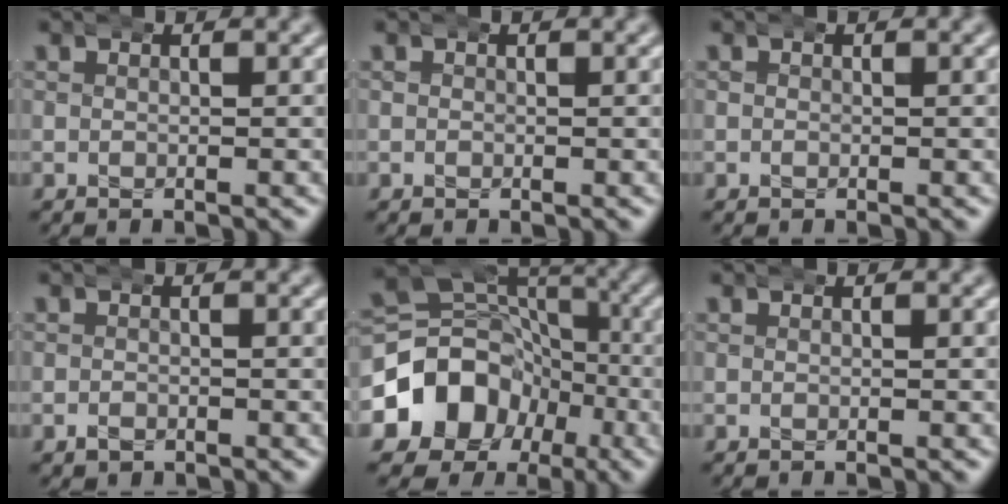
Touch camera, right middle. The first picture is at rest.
{"total": 0.0}
{"total": 0.0}
{"total": 0.8, "force": [-0.6, 0.5, 0.1], "torque": [-0.005, -0.004, -0.007]}
{"total": 15.0, "force": [-3.5, 13.1, 6.5], "torque": [-0.134, -0.047, -0.045]}
{"total": 0.0}